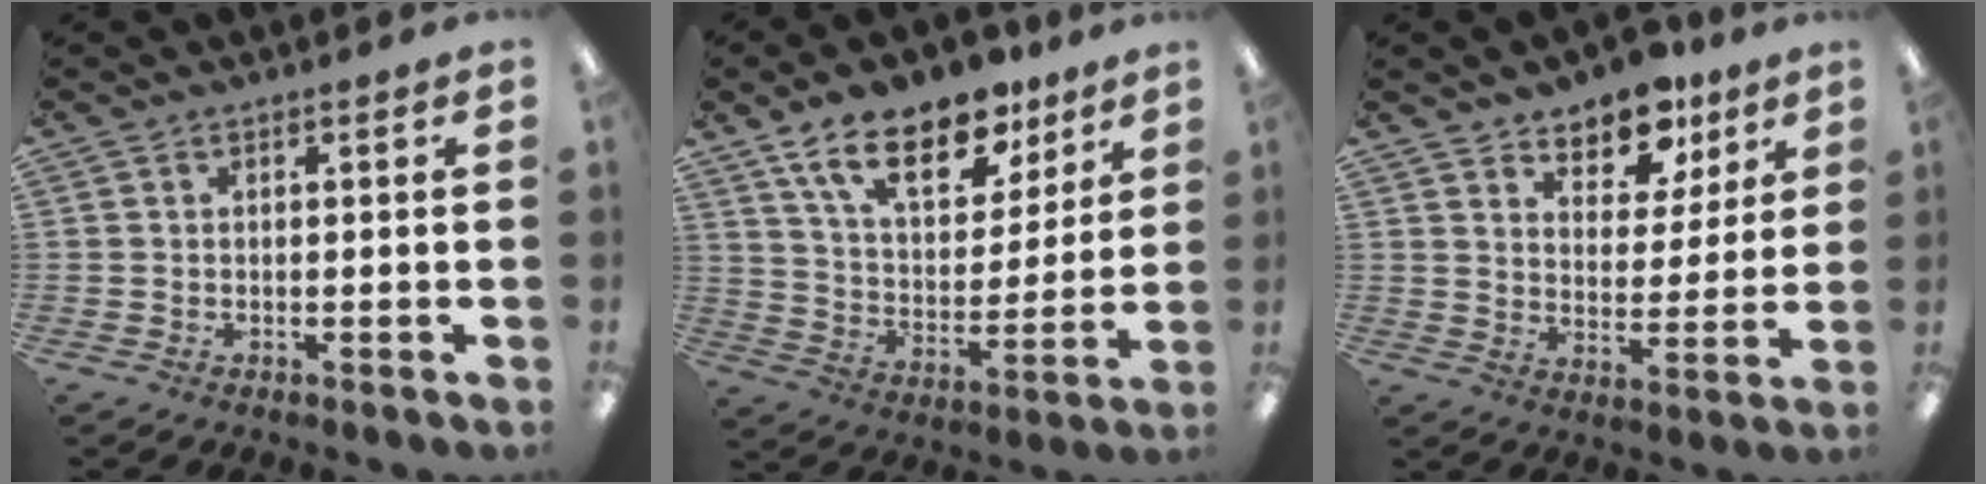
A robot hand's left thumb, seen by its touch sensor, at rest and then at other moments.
{"total": 17.8, "force": [12.2, 8.3, 10.0], "torque": [-0.168, -0.055, 0.214]}
{"total": 10.5, "force": [8.7, 5.2, 3.0], "torque": [-0.040, -0.061, 0.157]}